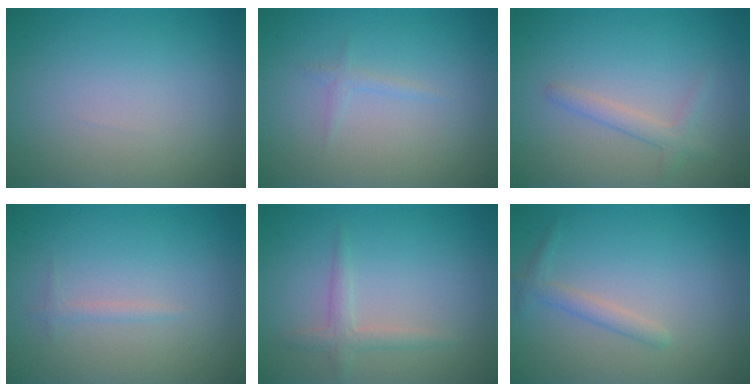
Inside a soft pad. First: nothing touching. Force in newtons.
{"total": 0.8, "press": 0.8, "slide": 0.1}
{"total": 1.7, "press": 1.7, "slide": 0.1}
{"total": 0.7, "press": 0.7, "slide": 0.1}
{"total": 1.7, "press": 1.7, "slide": 0.1}
{"total": 1.5, "press": 1.5, "slide": 0.1}